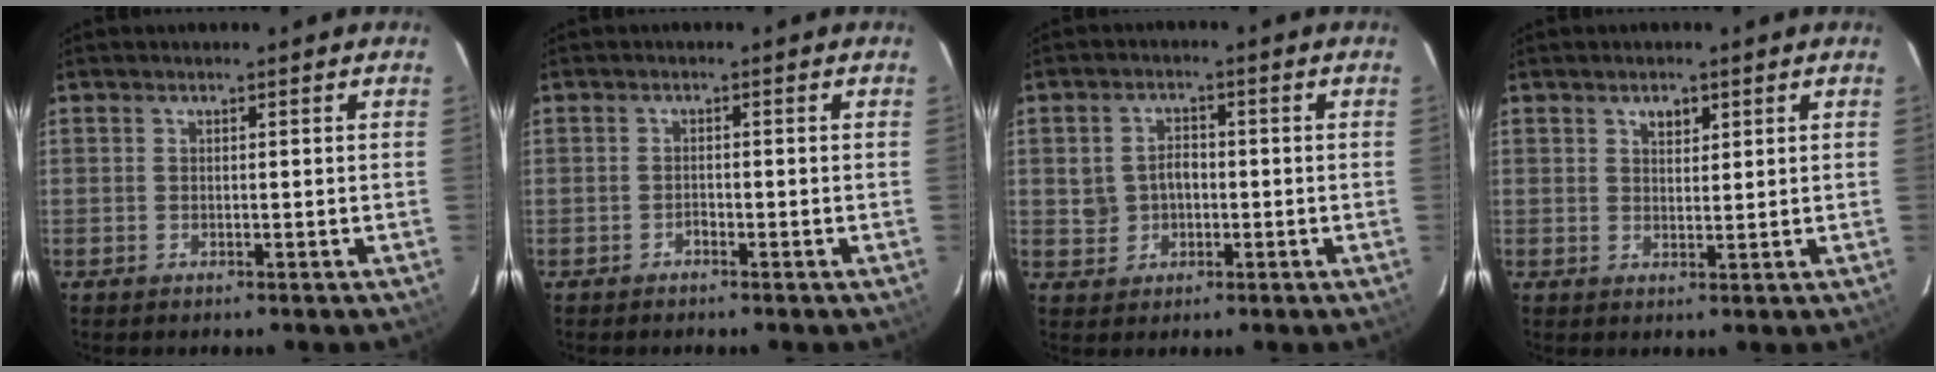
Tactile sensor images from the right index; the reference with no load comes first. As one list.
[{"total": 0.9, "force": [-0.8, 0.4, 0.2], "torque": [-0.004, 0.002, -0.014]}, {"total": 4.4, "force": [-0.2, 3.8, 2.2], "torque": [-0.043, 0.012, 0.003]}, {"total": 2.4, "force": [1.4, 1.4, 1.3], "torque": [-0.018, 0.006, 0.024]}]